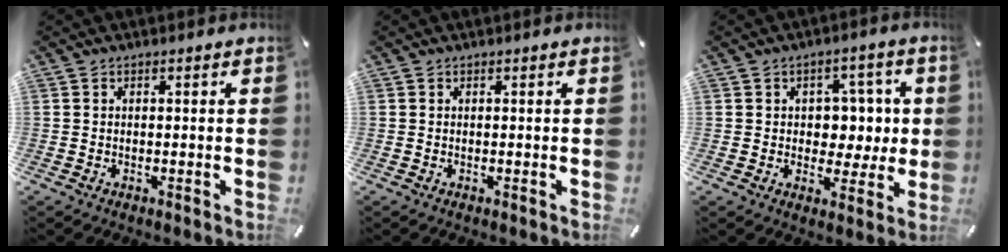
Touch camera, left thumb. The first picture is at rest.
{"total": 0.0}
{"total": 7.5, "force": [1.0, 6.4, 3.6], "torque": [-0.041, -0.001, 0.016]}